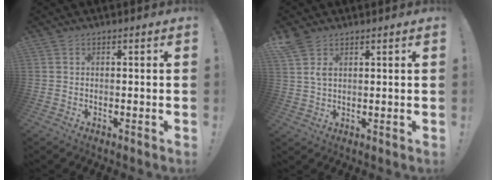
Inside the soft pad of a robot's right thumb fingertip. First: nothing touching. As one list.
[{"total": 4.9, "force": [3.0, 2.4, 3.1], "torque": [-0.059, -0.009, 0.057]}]